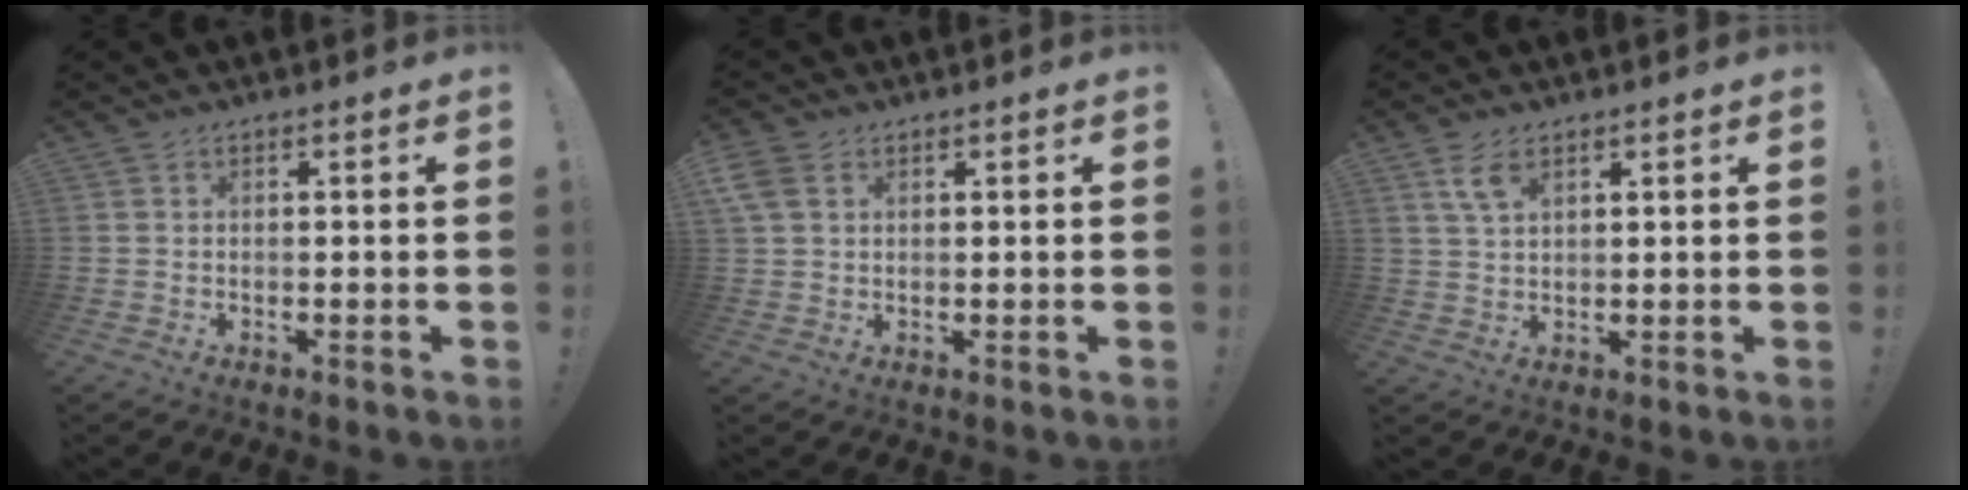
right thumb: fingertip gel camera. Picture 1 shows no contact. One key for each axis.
{"total": 4.7, "fx": 1.9, "fy": 3.2, "fz": 2.9, "tx": -0.056, "ty": -0.002, "tz": 0.039}
{"total": 5.4, "fx": 2.9, "fy": 2.4, "fz": 3.8, "tx": -0.063, "ty": -0.010, "tz": 0.053}